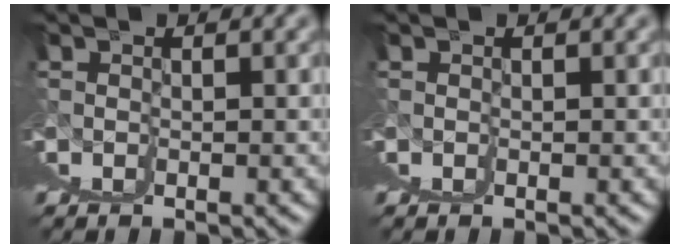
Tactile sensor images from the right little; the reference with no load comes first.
{"total": 0.0}